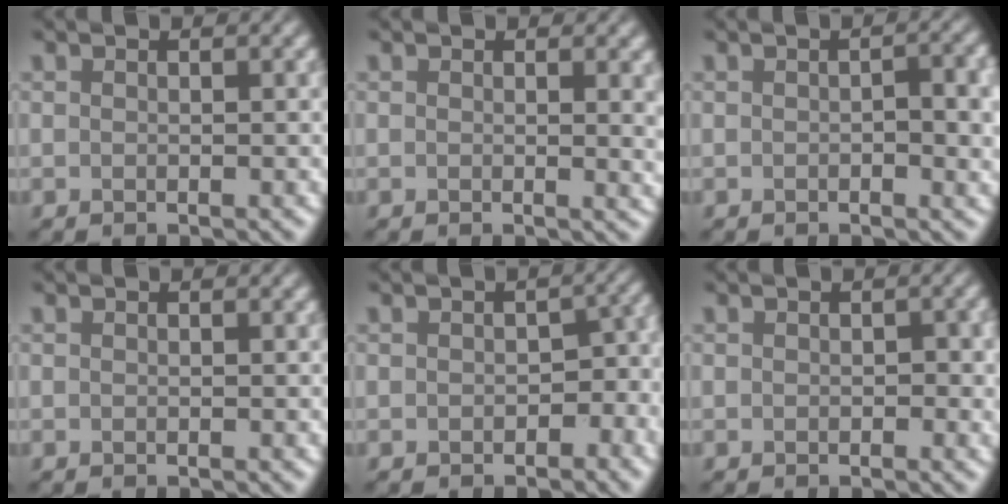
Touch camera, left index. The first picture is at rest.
{"total": 2.0, "force": [0.4, 0.6, 1.8], "torque": [-0.013, -0.002, 0.003]}
{"total": 3.9, "force": [-0.1, 1.5, 3.7], "torque": [-0.047, -0.001, -0.002]}
{"total": 0.0}
{"total": 3.1, "force": [-0.9, 2.1, 2.2], "torque": [-0.014, -0.003, -0.015]}
{"total": 1.4, "force": [-0.1, 0.8, 1.2], "torque": [-0.013, -0.003, 0.000]}